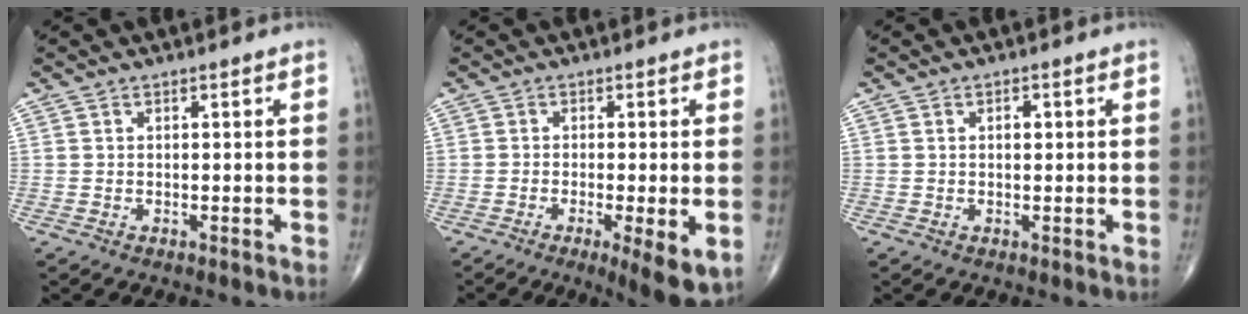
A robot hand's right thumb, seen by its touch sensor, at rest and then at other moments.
{"total": 8.1, "force": [-2.5, 1.7, 7.5], "torque": [-0.111, -0.020, -0.040]}
{"total": 1.5, "force": [0.4, 0.9, 1.2], "torque": [-0.015, 0.001, 0.005]}